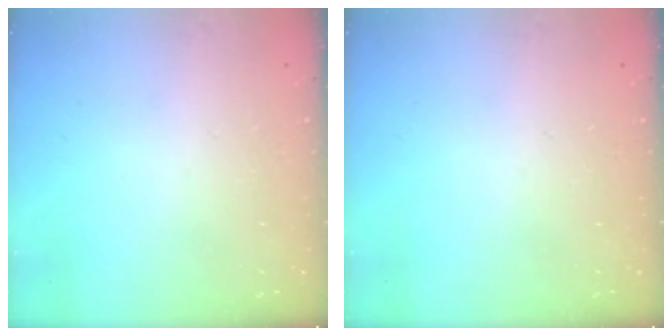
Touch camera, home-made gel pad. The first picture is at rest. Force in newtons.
{"total": 0.0}